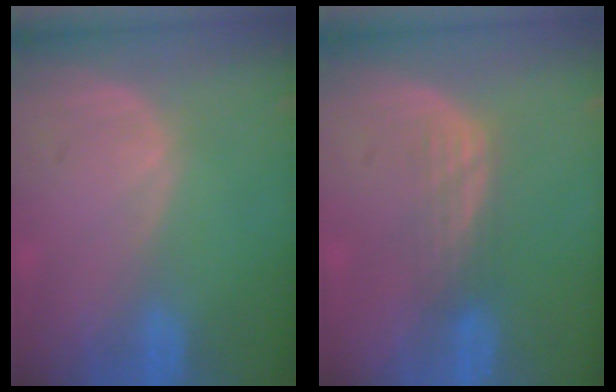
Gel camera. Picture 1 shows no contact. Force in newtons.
{"total": 3.1, "press": 2.6, "slide": 1.5}